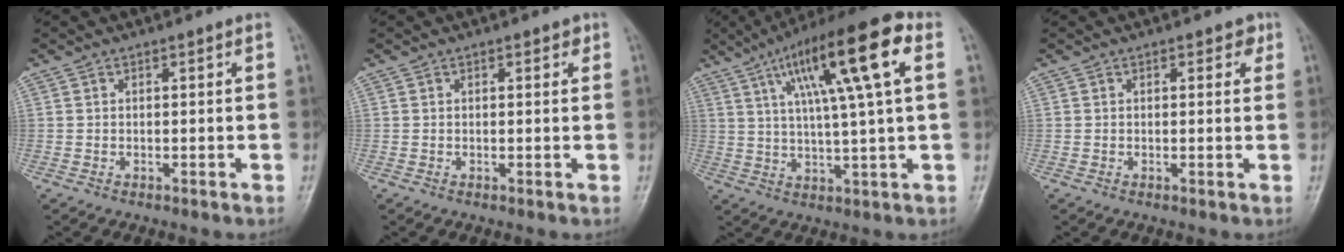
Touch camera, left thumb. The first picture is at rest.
{"total": 1.6, "force": [0.8, 0.8, 1.1], "torque": [-0.007, -0.001, 0.008]}
{"total": 17.9, "force": [6.4, 2.8, 16.5], "torque": [-0.274, 0.009, 0.097]}
{"total": 2.2, "force": [1.0, 1.3, 1.4], "torque": [-0.001, -0.001, 0.009]}